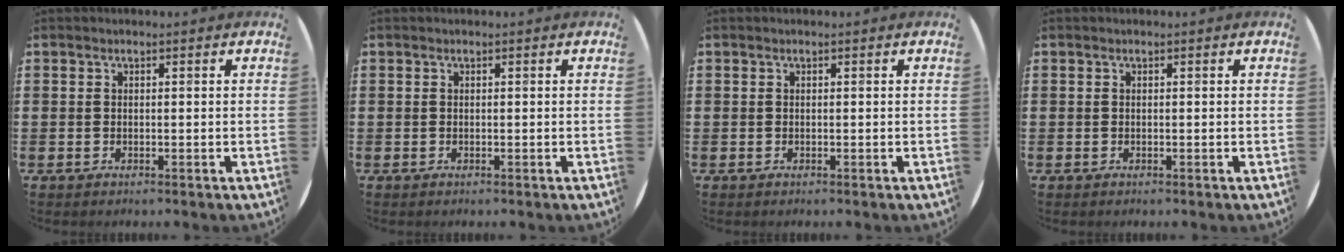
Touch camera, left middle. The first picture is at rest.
{"total": 0.0}
{"total": 0.0}
{"total": 0.0}